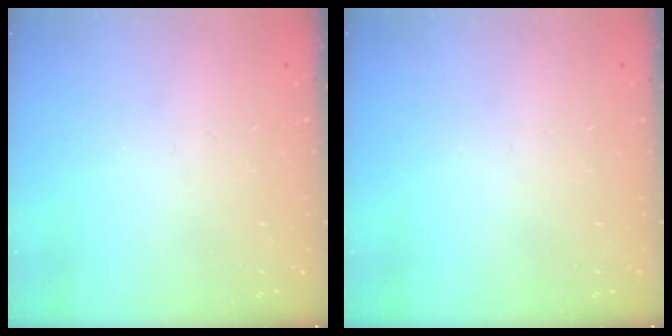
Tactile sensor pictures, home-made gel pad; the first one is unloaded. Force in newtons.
{"total": 0.0}